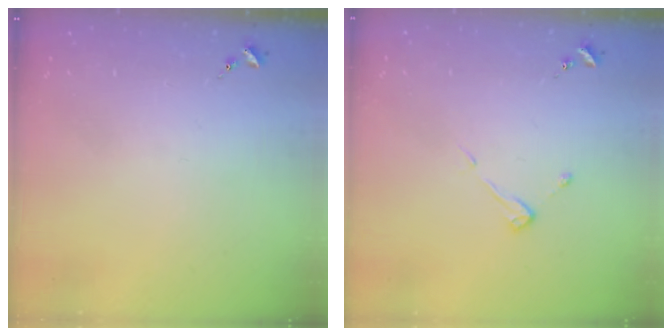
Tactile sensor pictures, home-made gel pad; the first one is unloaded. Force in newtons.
{"total": 3.8, "press": 3.8, "slide": 0.4}